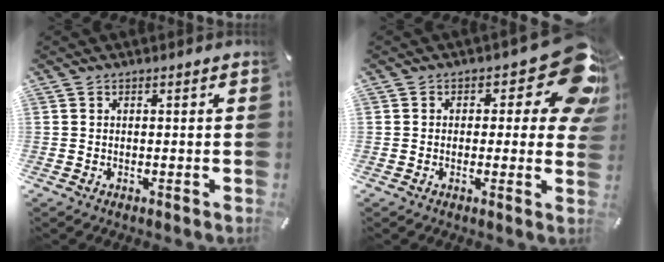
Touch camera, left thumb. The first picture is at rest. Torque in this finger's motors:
{"motor_torque": [0.59, 0.52, 0.30, -0.13, 0.07]}